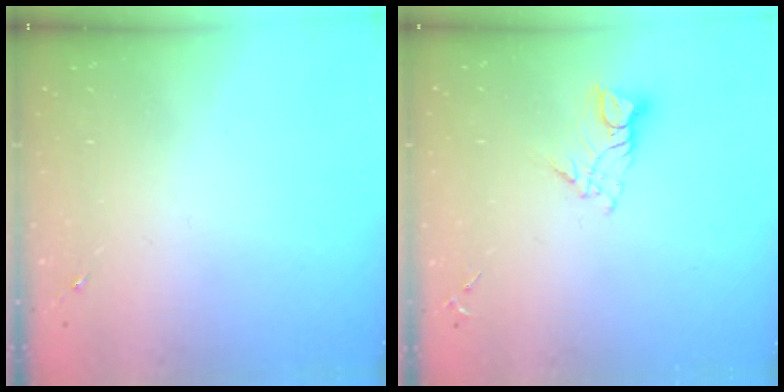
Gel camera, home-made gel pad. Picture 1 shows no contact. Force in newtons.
{"total": 7.5, "press": 7.4, "slide": 0.6}